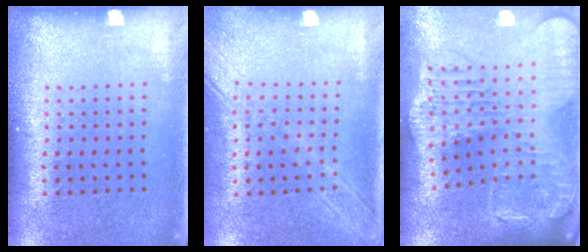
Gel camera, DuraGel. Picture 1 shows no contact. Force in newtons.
{"total": 2.0, "press": 1.7, "slide": 1.1}
{"total": 2.8, "press": 2.4, "slide": 1.4}